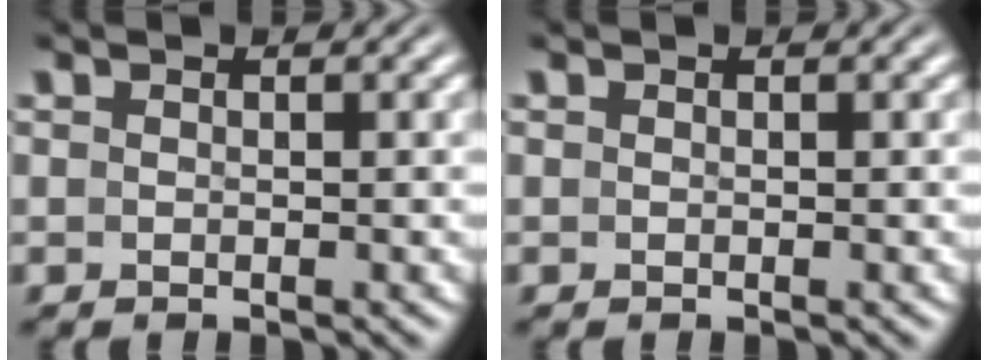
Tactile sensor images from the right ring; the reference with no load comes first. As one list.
[{"total": 0.0}]